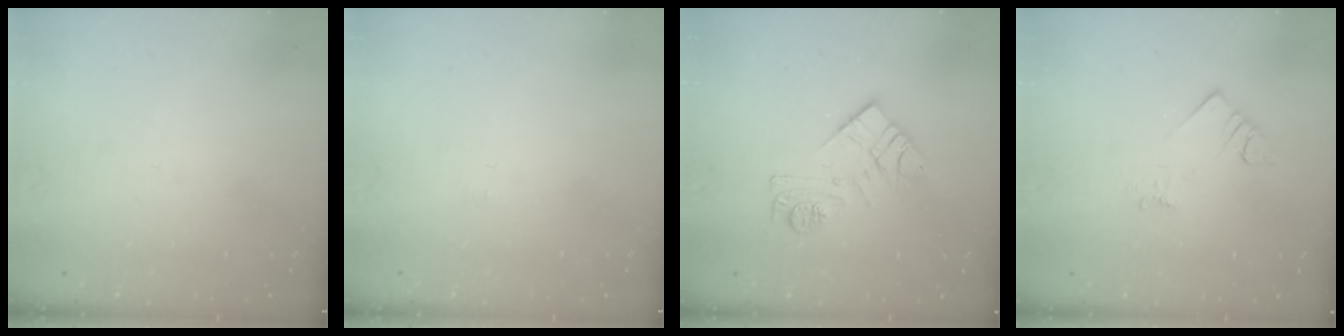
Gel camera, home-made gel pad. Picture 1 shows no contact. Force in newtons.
{"total": 3.5, "press": 3.5, "slide": 0.4}
{"total": 11.3, "press": 11.3, "slide": 0.4}
{"total": 2.1, "press": 2.0, "slide": 0.5}